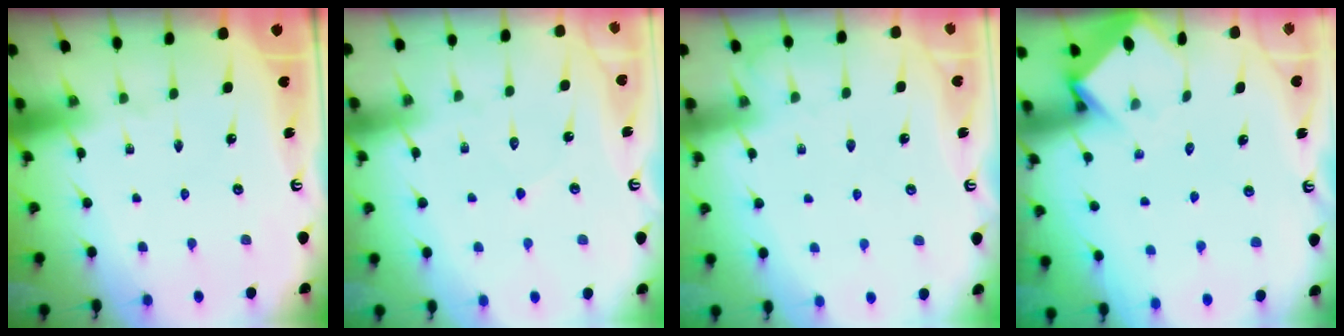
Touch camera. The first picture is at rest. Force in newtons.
{"total": 3.3, "press": 3.3, "slide": 0.3}
{"total": 3.0, "press": 3.0, "slide": 0.5}
{"total": 3.7, "press": 3.7, "slide": 0.3}